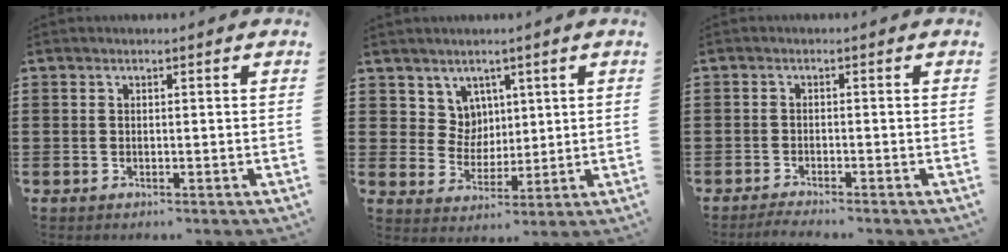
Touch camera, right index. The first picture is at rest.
{"total": 5.5, "force": [2.9, 4.6, 0.8], "torque": [-0.042, 0.007, 0.056]}
{"total": 1.7, "force": [-1.7, -0.3, 0.2], "torque": [-0.004, 0.000, -0.033]}